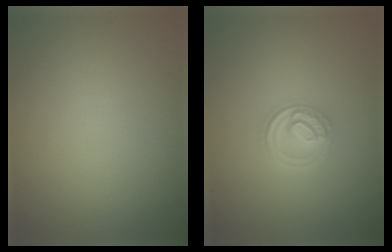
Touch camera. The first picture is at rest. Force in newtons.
{"total": 2.5, "press": 2.4, "slide": 0.3}